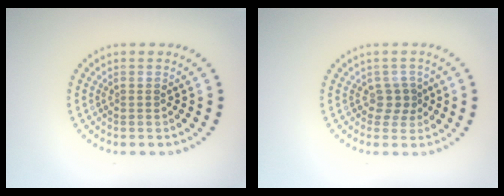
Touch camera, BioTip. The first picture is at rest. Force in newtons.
{"total": 1.5, "press": 1.2, "slide": 0.9}